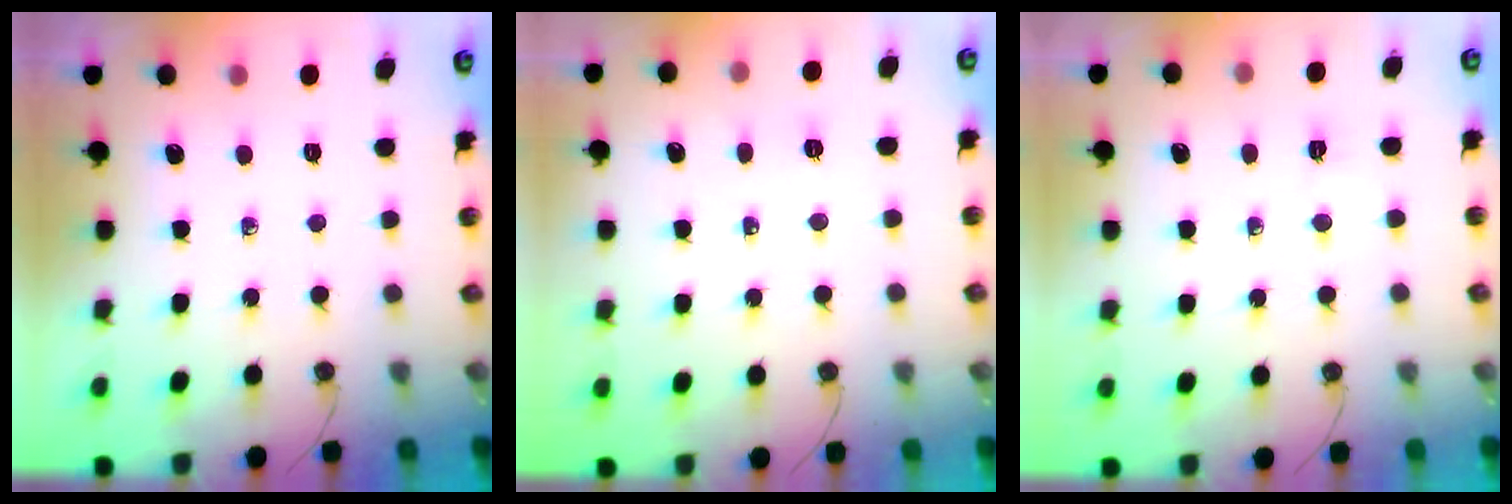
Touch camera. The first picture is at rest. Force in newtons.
{"total": 2.8, "press": 2.6, "slide": 0.9}
{"total": 1.8, "press": 1.6, "slide": 0.6}